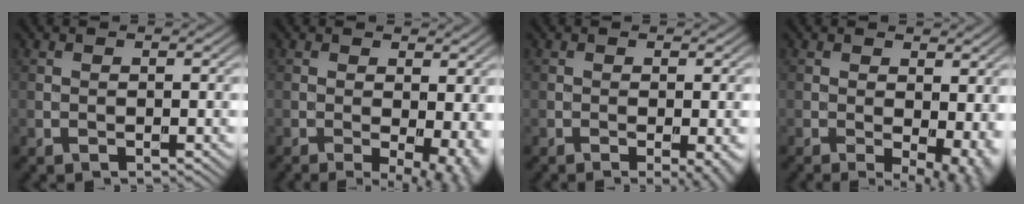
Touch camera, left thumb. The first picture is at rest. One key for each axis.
{"total": 7.2, "fx": -1.0, "fy": 3.0, "fz": 6.4, "tx": -0.081, "ty": -0.008, "tz": -0.005}
{"total": 2.9, "fx": -0.9, "fy": 0.5, "fz": 2.7, "tx": -0.036, "ty": -0.002, "tz": -0.013}
{"total": 7.3, "fx": -0.7, "fy": 3.7, "fz": 6.3, "tx": -0.077, "ty": -0.013, "tz": 0.002}